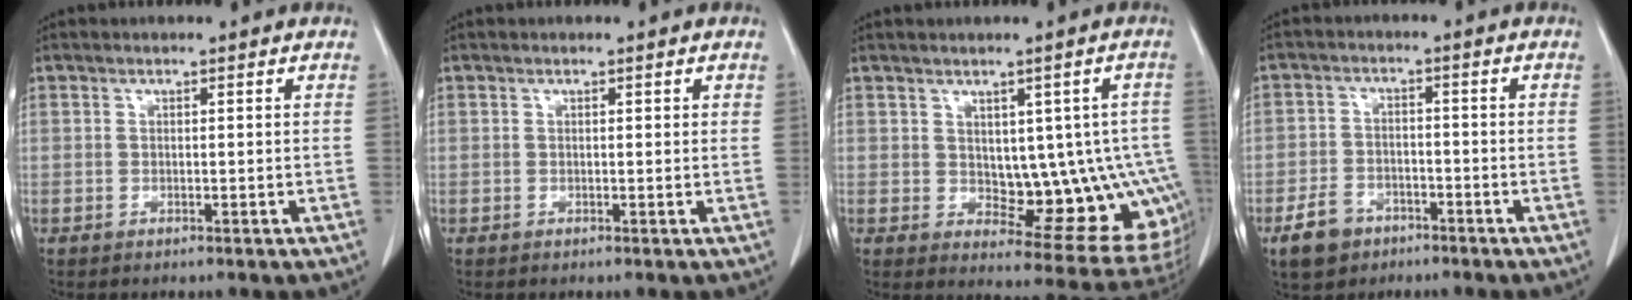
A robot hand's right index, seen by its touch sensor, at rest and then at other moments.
{"total": 0.7, "force": [0.3, 0.2, 0.6], "torque": [-0.009, 0.001, 0.005]}
{"total": 11.4, "force": [0.1, 5.9, 9.8], "torque": [-0.094, 0.009, 0.020]}
{"total": 5.9, "force": [-3.6, 4.0, 2.3], "torque": [-0.052, 0.003, -0.059]}